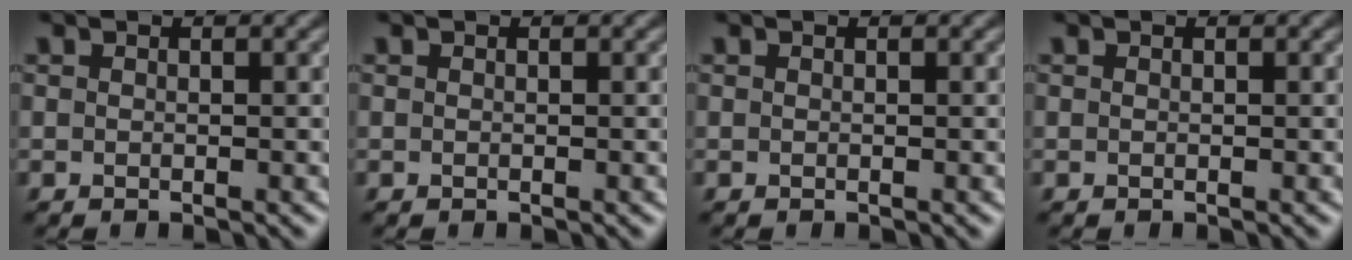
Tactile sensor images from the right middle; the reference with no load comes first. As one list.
[{"total": 0.0}, {"total": 0.0}, {"total": 0.0}]